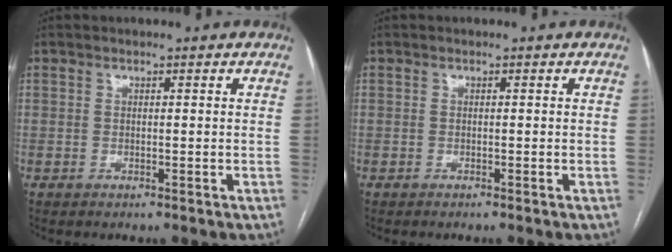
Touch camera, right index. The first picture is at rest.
{"total": 0.0}